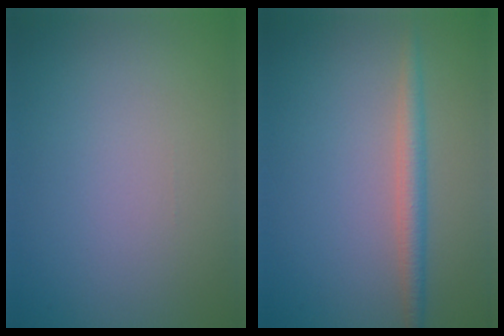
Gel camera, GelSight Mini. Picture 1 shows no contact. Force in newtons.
{"total": 2.4, "press": 2.4, "slide": 0.1}